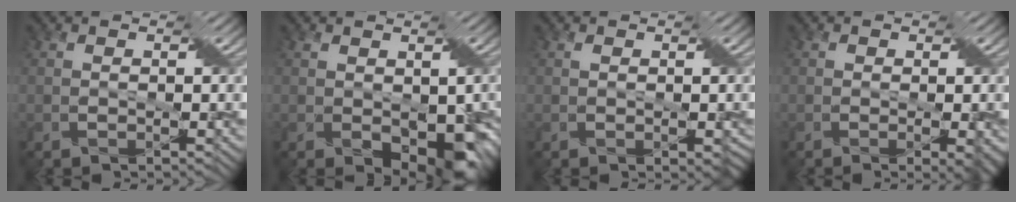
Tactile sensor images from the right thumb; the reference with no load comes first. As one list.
[{"total": 7.3, "force": [-1.5, 4.6, 5.5], "torque": [-0.091, -0.032, -0.009]}, {"total": 2.2, "force": [0.1, 1.3, 1.8], "torque": [-0.021, -0.003, 0.006]}, {"total": 4.4, "force": [-1.4, 1.9, 3.7], "torque": [-0.044, -0.015, -0.012]}]